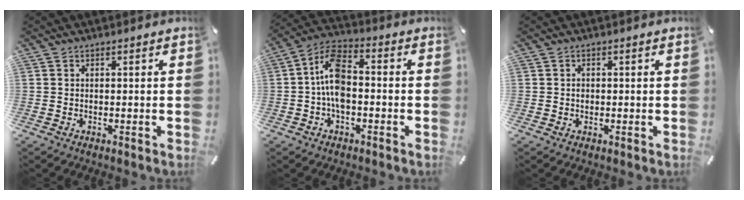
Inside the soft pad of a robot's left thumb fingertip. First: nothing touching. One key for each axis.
{"total": 9.6, "fx": -1.8, "fy": 5.3, "fz": 7.8, "tx": -0.157, "ty": 0.018, "tz": -0.032}
{"total": 1.0, "fx": -0.1, "fy": 0.9, "fz": 0.5, "tx": -0.010, "ty": 0.004, "tz": -0.003}